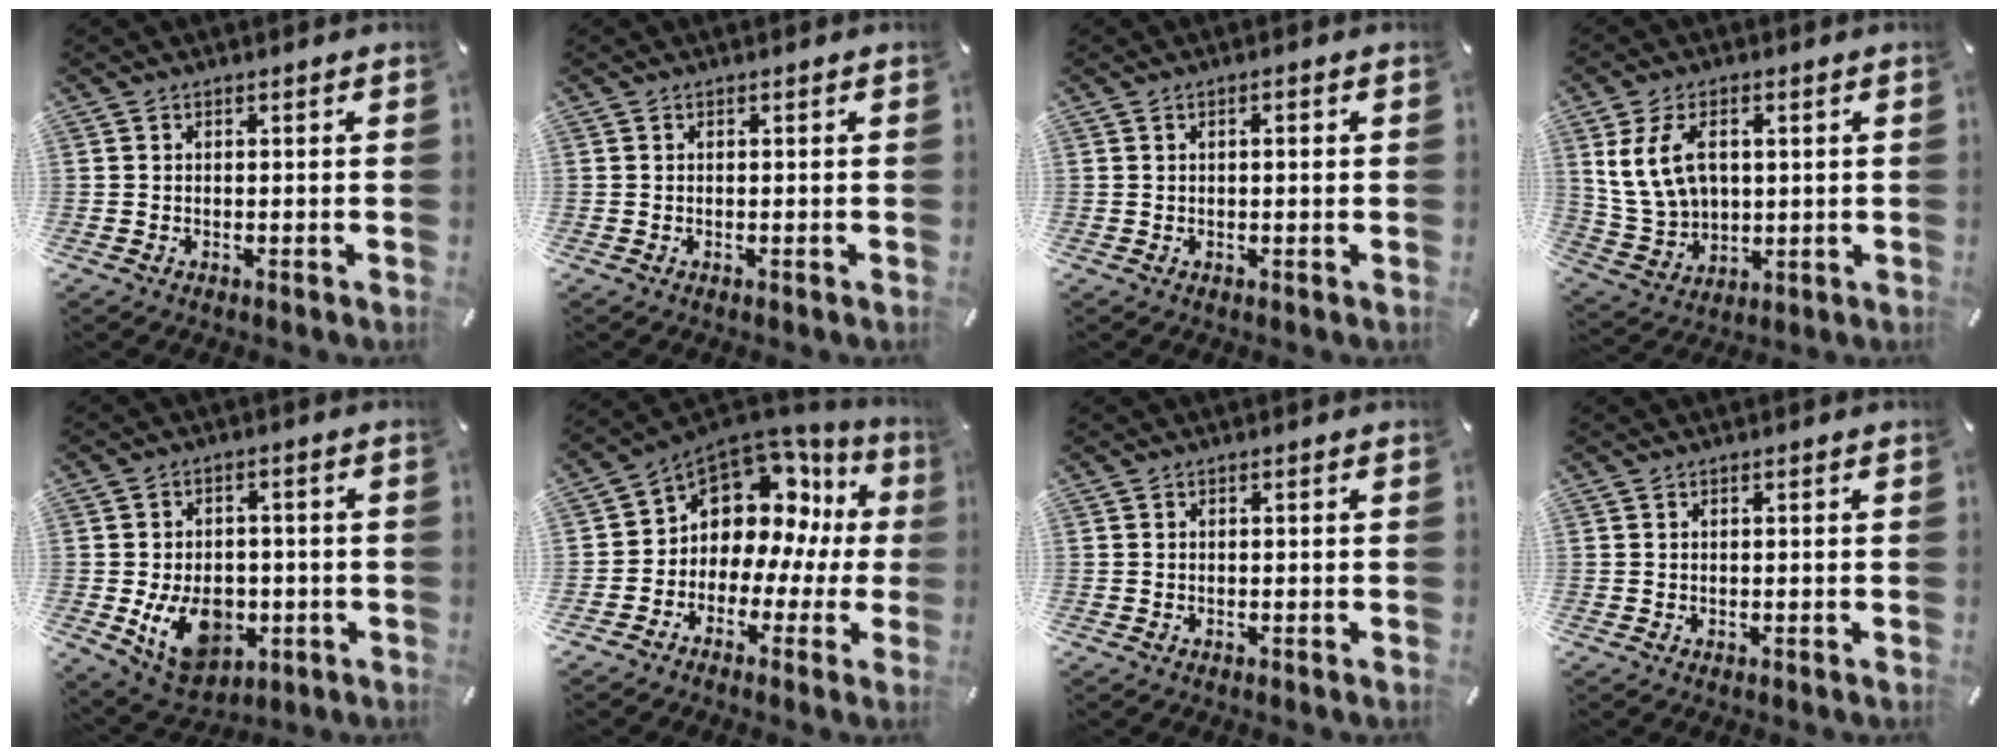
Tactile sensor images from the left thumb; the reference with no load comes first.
{"total": 0.0}
{"total": 1.3, "force": [0.1, 0.3, 1.2], "torque": [-0.022, 0.001, 0.001]}
{"total": 10.8, "force": [3.0, 7.9, 6.7], "torque": [-0.154, 0.002, 0.056]}
{"total": 12.6, "force": [-3.0, 9.0, 8.3], "torque": [-0.147, 0.006, -0.047]}
{"total": 10.4, "force": [4.7, 8.2, 4.4], "torque": [-0.068, -0.057, 0.086]}
{"total": 0.0}
{"total": 0.0}